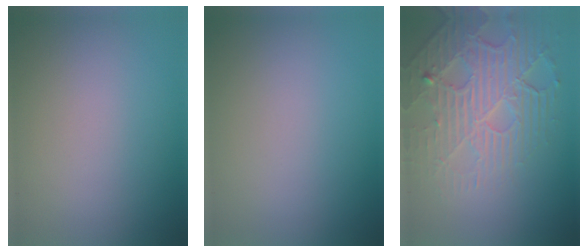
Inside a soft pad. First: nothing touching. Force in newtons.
{"total": 0.0}
{"total": 5.1, "press": 4.6, "slide": 2.2}